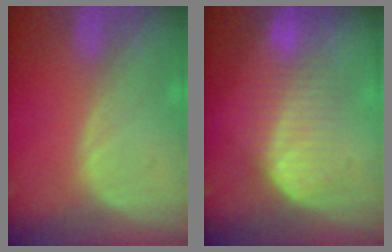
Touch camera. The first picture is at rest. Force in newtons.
{"total": 6.9, "press": 6.8, "slide": 1.4}